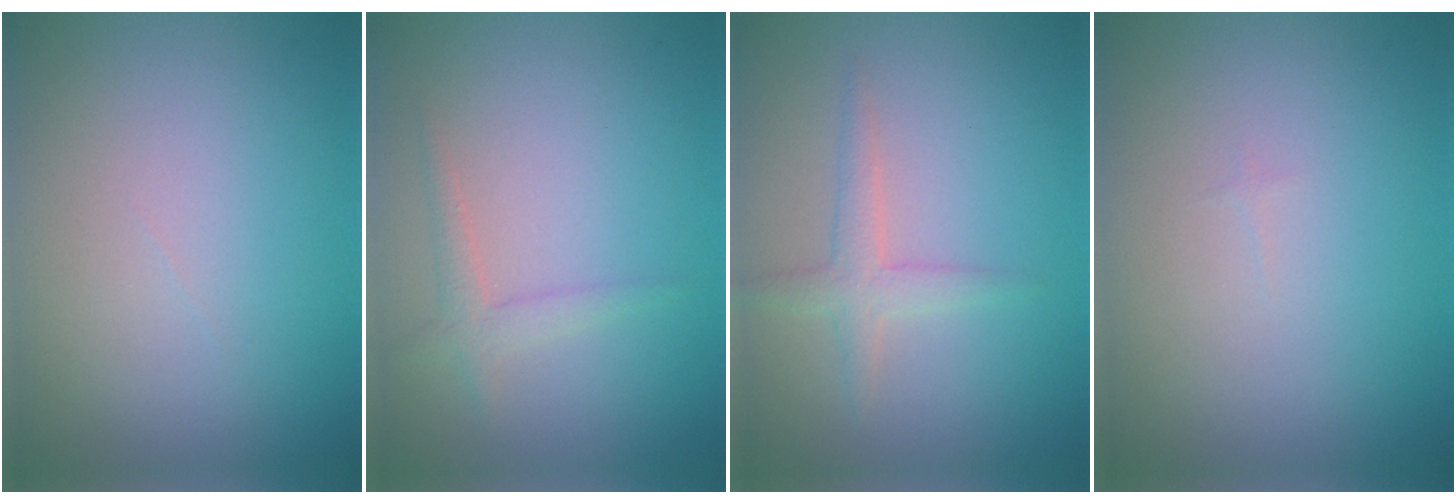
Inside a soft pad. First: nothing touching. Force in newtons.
{"total": 1.6, "press": 1.6, "slide": 0.1}
{"total": 1.9, "press": 1.9, "slide": 0.2}
{"total": 0.0}